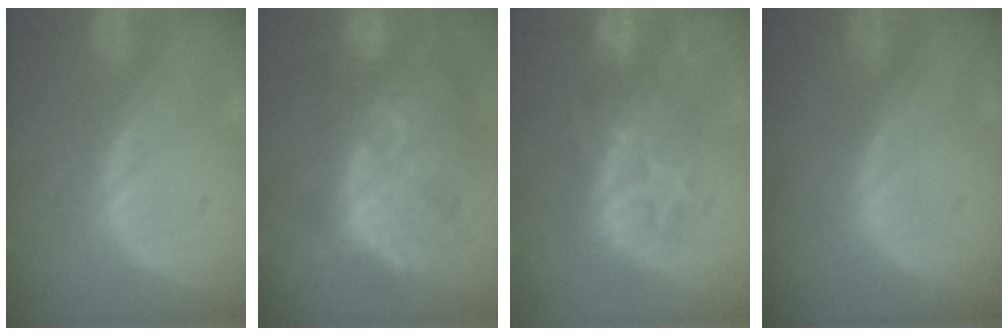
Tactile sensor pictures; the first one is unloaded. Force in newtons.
{"total": 12.8, "press": 11.2, "slide": 6.2}
{"total": 7.9, "press": 7.7, "slide": 1.6}
{"total": 0.0}